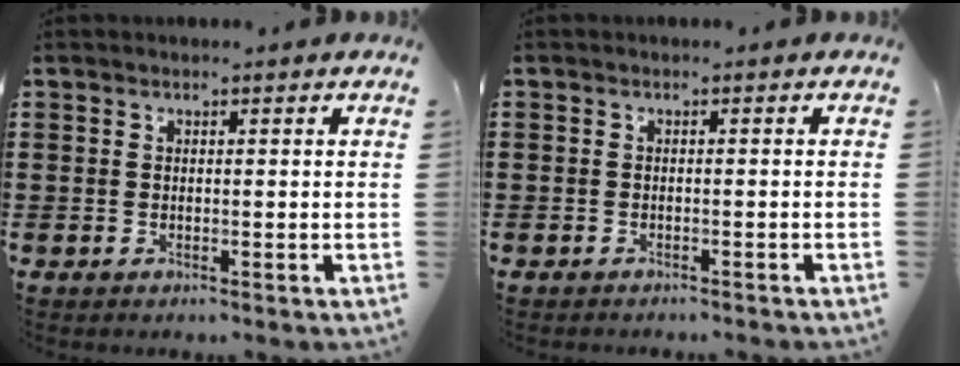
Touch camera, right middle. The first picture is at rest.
{"total": 0.8, "force": [-0.8, 0.3, -0.1], "torque": [0.001, 0.003, -0.018]}